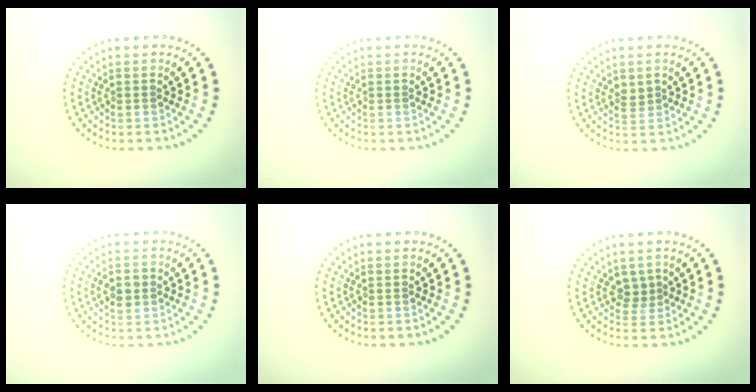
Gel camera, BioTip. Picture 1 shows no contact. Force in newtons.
{"total": 0.0}
{"total": 1.2, "press": 1.1, "slide": 0.5}
{"total": 2.2, "press": 2.2, "slide": 0.2}
{"total": 0.0}
{"total": 1.4, "press": 1.1, "slide": 0.9}